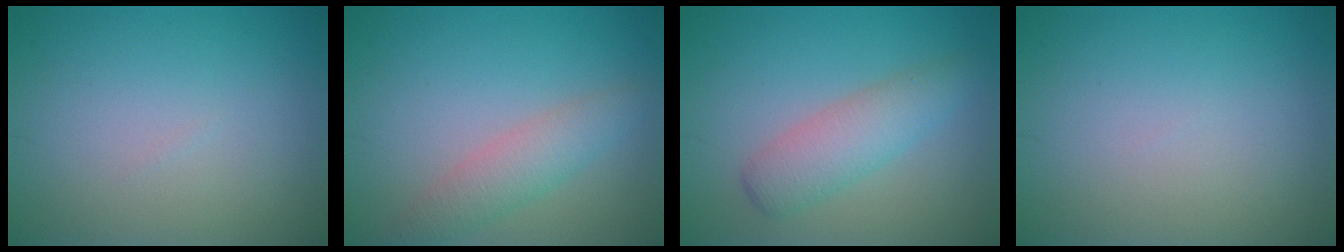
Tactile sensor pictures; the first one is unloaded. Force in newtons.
{"total": 2.9, "press": 2.9, "slide": 0.1}
{"total": 3.6, "press": 3.6, "slide": 0.1}
{"total": 0.0}